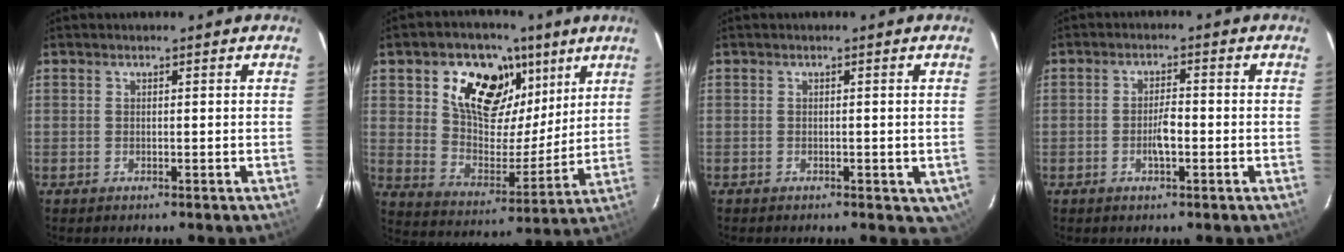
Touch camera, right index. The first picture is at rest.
{"total": 17.5, "force": [8.8, 11.9, 9.2], "torque": [-0.175, 0.018, 0.162]}
{"total": 3.0, "force": [-1.1, 2.3, 1.7], "torque": [-0.010, 0.006, -0.003]}
{"total": 3.4, "force": [-1.1, 1.0, 3.0], "torque": [-0.055, 0.001, -0.018]}